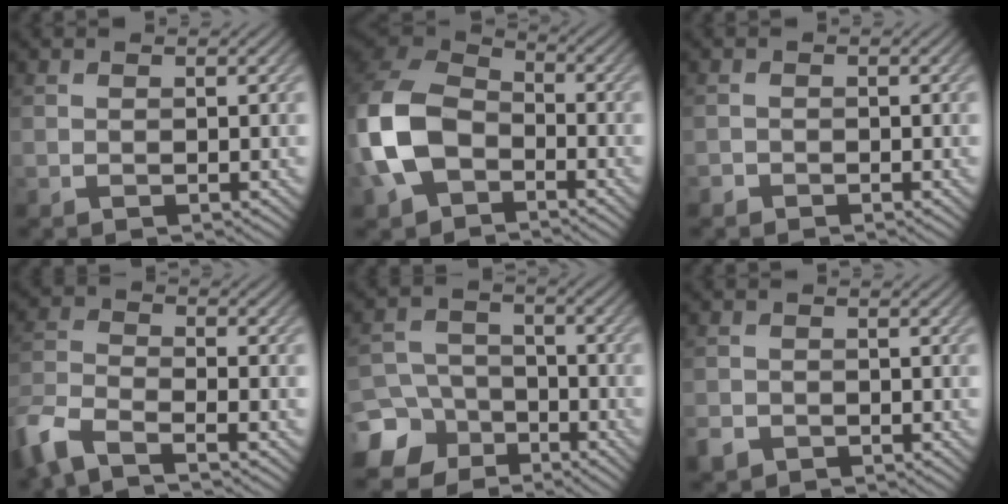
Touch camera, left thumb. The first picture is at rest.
{"total": 13.3, "force": [-4.0, 9.3, 8.6], "torque": [-0.232, -0.023, -0.083]}
{"total": 0.9, "force": [-0.7, 0.5, 0.0], "torque": [0.000, -0.002, -0.016]}
{"total": 6.7, "force": [-5.1, 2.0, 3.9], "torque": [-0.094, -0.012, -0.114]}
{"total": 9.6, "force": [-5.9, 7.0, 2.6], "torque": [-0.063, -0.024, -0.126]}
{"total": 2.0, "force": [-1.3, 1.4, 0.5], "torque": [-0.013, -0.007, -0.033]}